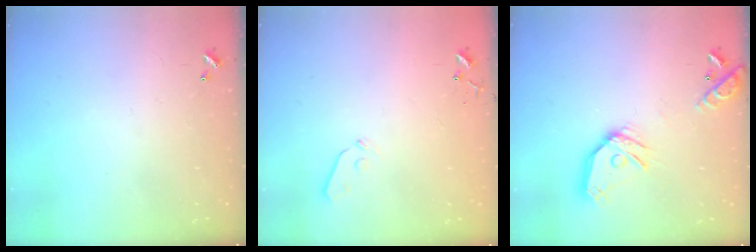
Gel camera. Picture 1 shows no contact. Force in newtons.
{"total": 3.6, "press": 3.5, "slide": 0.7}
{"total": 16.2, "press": 16.0, "slide": 2.5}